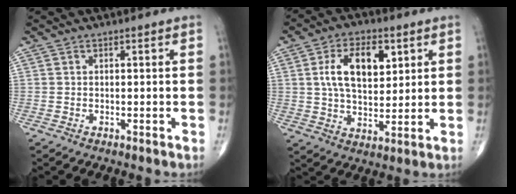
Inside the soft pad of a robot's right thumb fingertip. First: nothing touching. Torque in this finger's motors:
{"motor_torque": [0.83, 2.54, 1.14, 0.42, 0.11]}